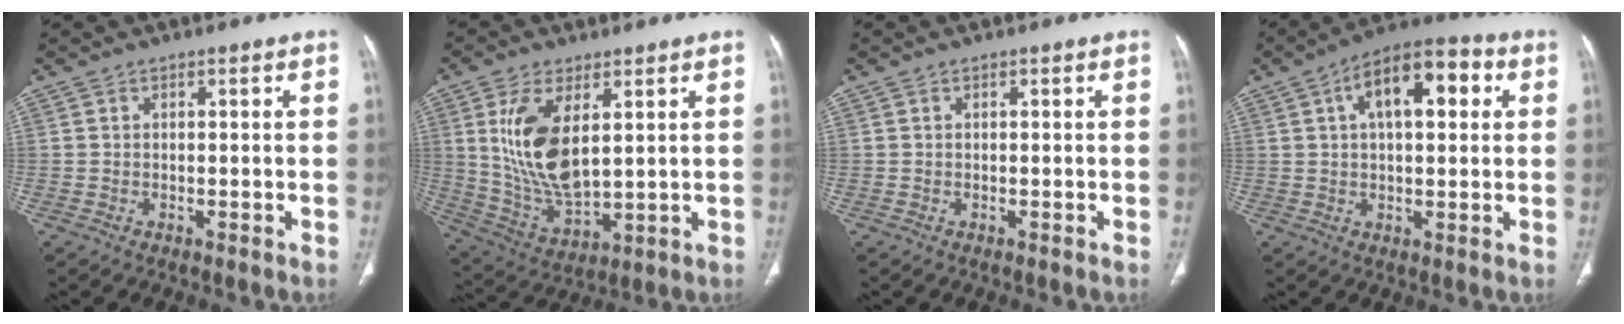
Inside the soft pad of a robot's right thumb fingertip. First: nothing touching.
{"total": 14.1, "force": [3.8, 6.7, 11.8], "torque": [-0.232, -0.025, 0.091]}
{"total": 0.0}
{"total": 13.4, "force": [4.0, 6.4, 11.1], "torque": [-0.153, 0.025, 0.056]}